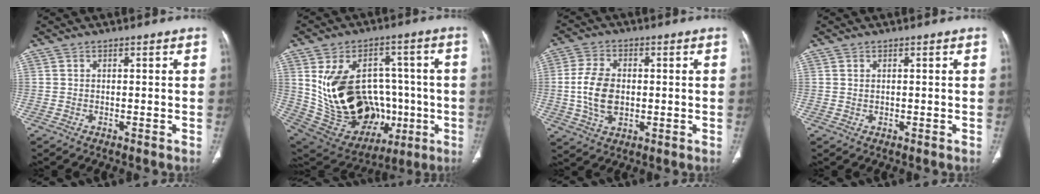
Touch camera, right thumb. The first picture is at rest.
{"total": 27.3, "force": [-1.4, 18.9, 19.6], "torque": [-0.327, 0.021, 0.023]}
{"total": 9.7, "force": [-0.2, 6.3, 7.3], "torque": [-0.141, 0.004, -0.003]}
{"total": 0.6, "force": [0.2, 0.4, 0.4], "torque": [-0.007, 0.001, 0.006]}